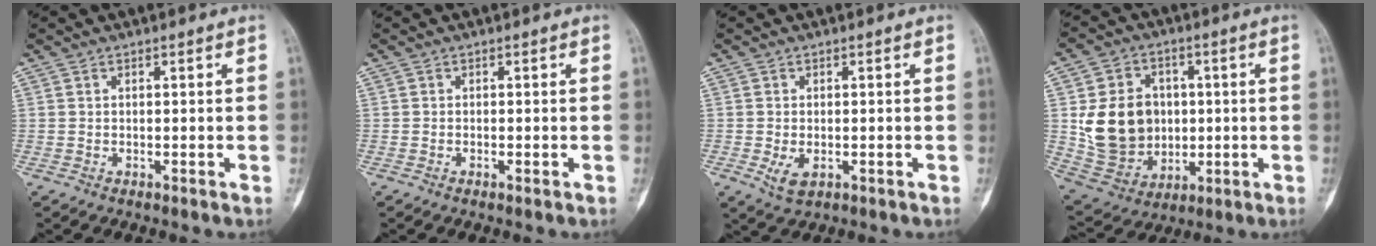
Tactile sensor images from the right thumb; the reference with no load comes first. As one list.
[{"total": 0.5, "force": [-0.3, 0.1, 0.4], "torque": [-0.008, 0.000, -0.004]}, {"total": 2.8, "force": [-0.8, 1.6, 2.1], "torque": [-0.038, -0.003, -0.010]}, {"total": 15.5, "force": [1.0, 12.8, 8.7], "torque": [-0.122, 0.000, 0.039]}]